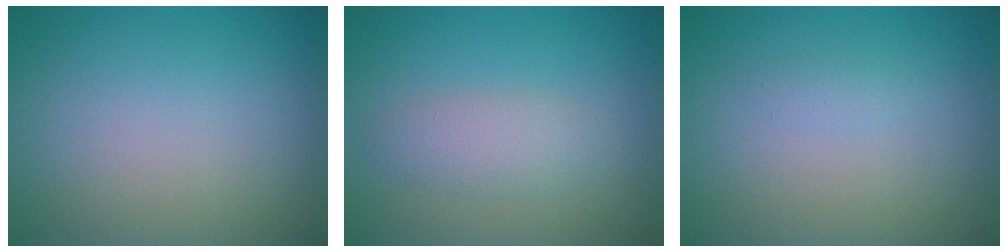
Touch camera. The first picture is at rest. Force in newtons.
{"total": 2.3, "press": 2.3, "slide": 0.1}
{"total": 0.6, "press": 0.6, "slide": 0.0}